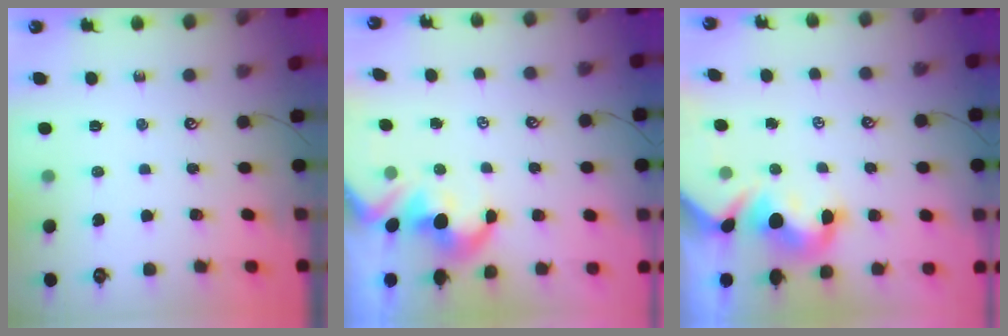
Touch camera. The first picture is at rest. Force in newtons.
{"total": 1.7, "press": 1.3, "slide": 1.1}
{"total": 4.1, "press": 4.0, "slide": 0.8}